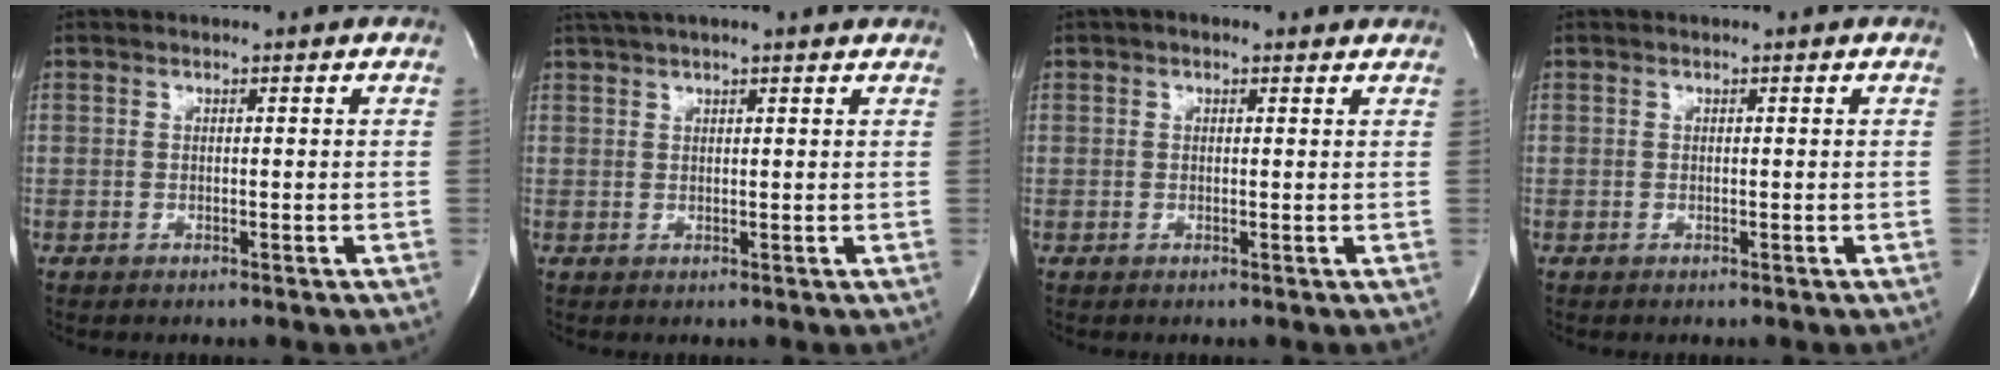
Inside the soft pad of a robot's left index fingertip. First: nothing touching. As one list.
[{"total": 7.7, "force": [6.4, 0.8, 4.2], "torque": [-0.071, 0.033, 0.089]}, {"total": 1.9, "force": [1.0, 1.2, 1.1], "torque": [-0.015, 0.020, 0.009]}, {"total": 0.0}]